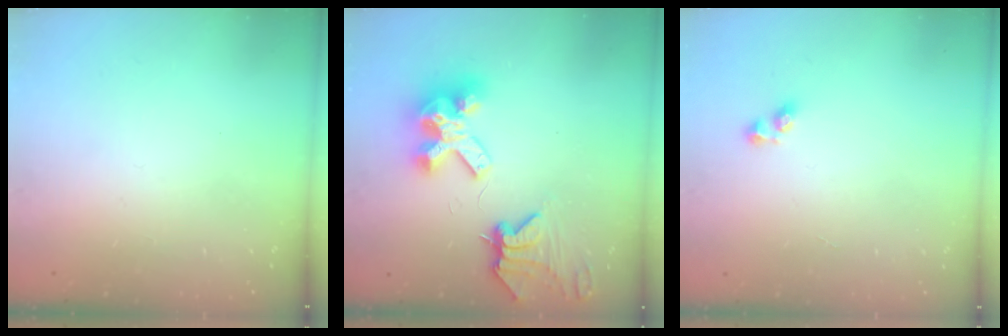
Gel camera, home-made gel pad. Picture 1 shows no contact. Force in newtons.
{"total": 11.6, "press": 11.5, "slide": 0.9}
{"total": 2.5, "press": 2.2, "slide": 1.3}